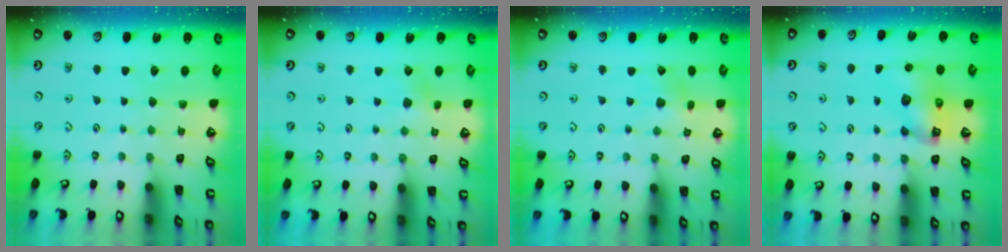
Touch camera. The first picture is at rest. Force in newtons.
{"total": 3.8, "press": 3.7, "slide": 0.4}
{"total": 2.8, "press": 2.8, "slide": 0.5}
{"total": 8.2, "press": 8.1, "slide": 1.3}